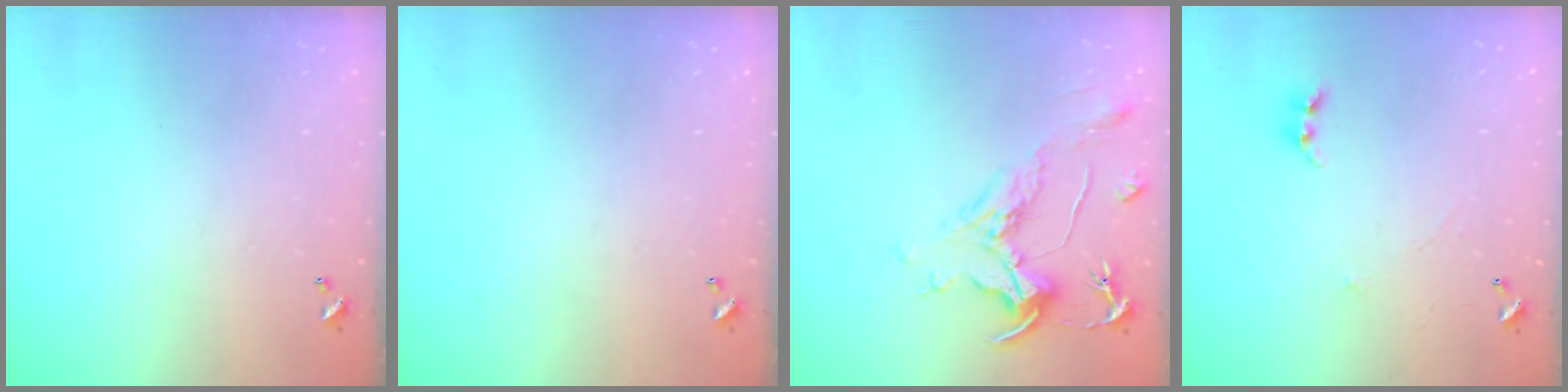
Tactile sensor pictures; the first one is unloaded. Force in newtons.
{"total": 0.0}
{"total": 2.1, "press": 1.6, "slide": 1.3}
{"total": 0.9, "press": 0.8, "slide": 0.5}